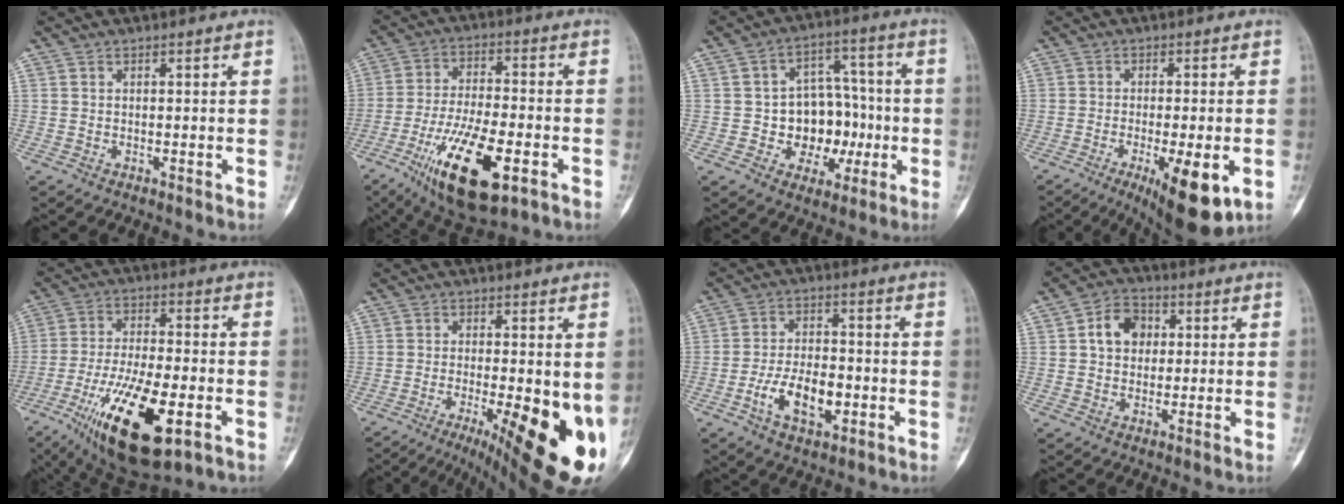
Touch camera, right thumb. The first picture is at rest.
{"total": 18.2, "force": [-7.5, 6.7, 15.1], "torque": [-0.270, 0.013, -0.119]}
{"total": 12.4, "force": [-2.0, 9.8, 7.4], "torque": [-0.042, 0.041, -0.023]}
{"total": 11.2, "force": [-4.0, 3.5, 9.8], "torque": [-0.132, -0.012, -0.049]}
{"total": 20.3, "force": [-8.2, 7.3, 17.1], "torque": [-0.323, 0.003, -0.131]}
{"total": 18.4, "force": [-5.5, 5.5, 16.7], "torque": [-0.176, -0.025, -0.063]}
{"total": 10.1, "force": [-3.2, 5.4, 7.9], "torque": [-0.134, 0.018, -0.056]}
{"total": 7.6, "force": [1.4, 6.0, 4.4], "torque": [-0.048, 0.010, 0.017]}